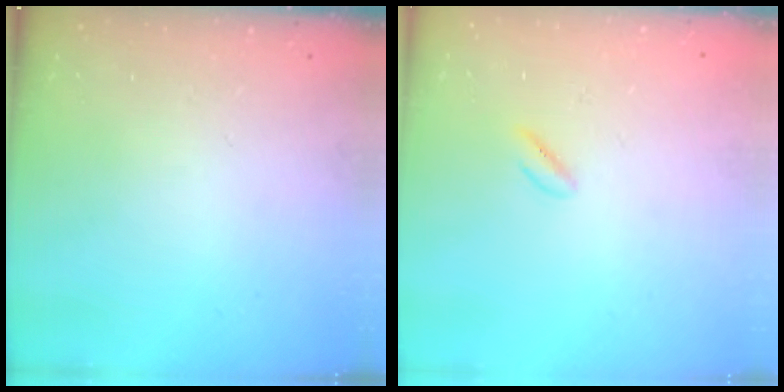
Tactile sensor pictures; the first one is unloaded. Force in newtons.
{"total": 0.8, "press": 0.4, "slide": 0.7}